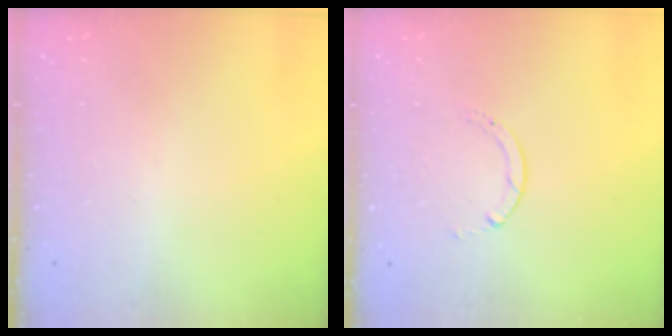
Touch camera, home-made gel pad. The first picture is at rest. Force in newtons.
{"total": 0.7, "press": 0.7, "slide": 0.1}